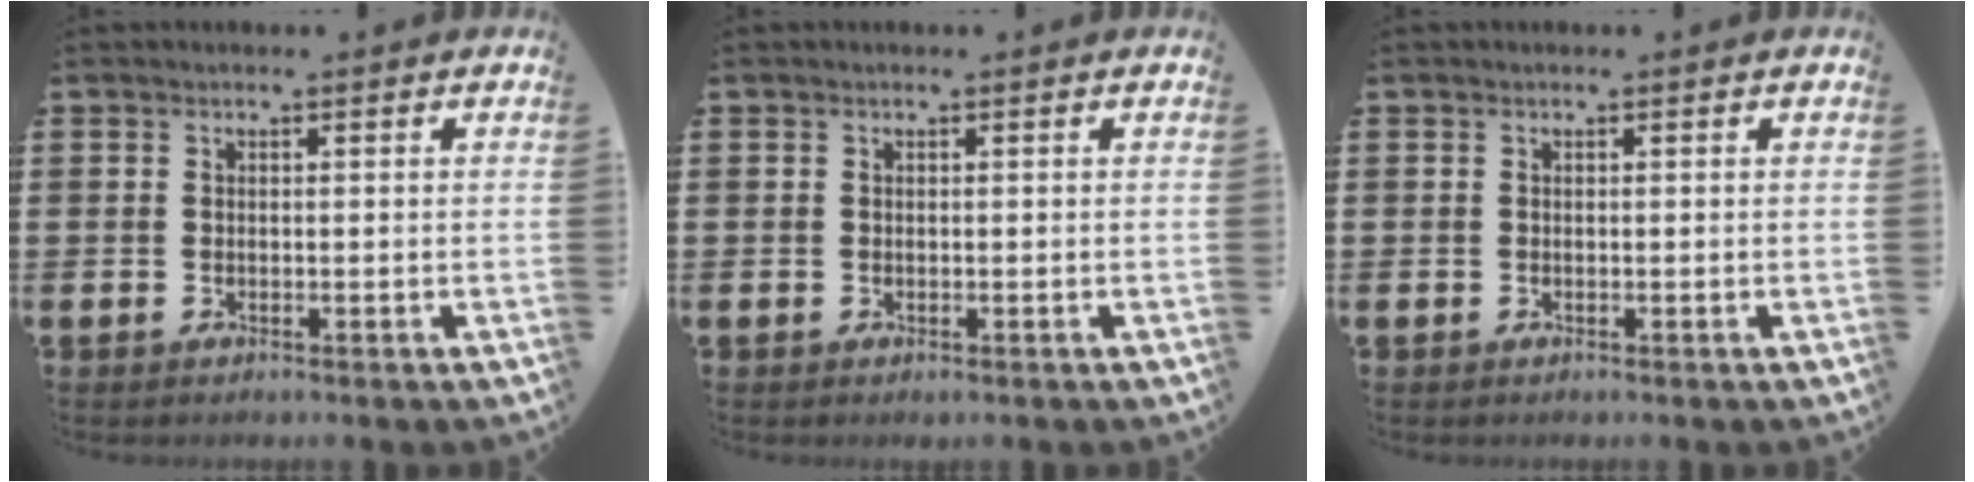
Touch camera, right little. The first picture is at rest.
{"total": 0.0}
{"total": 0.0}